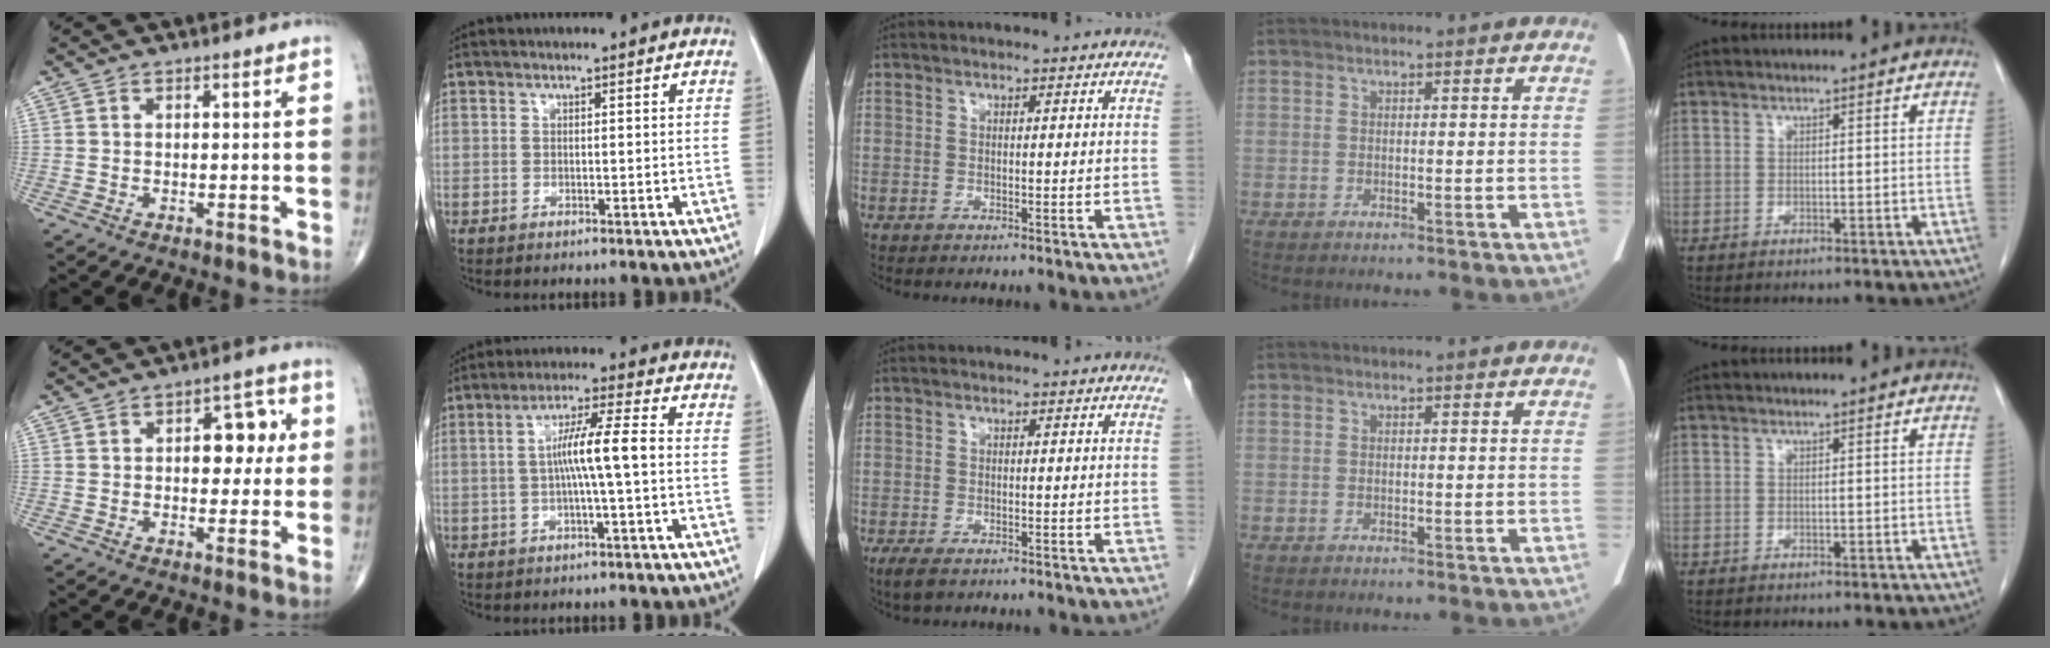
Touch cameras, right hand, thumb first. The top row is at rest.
{"thumb": {"total": 8.1, "force": [1.3, 4.8, 6.5], "torque": [-0.047, 0.010, 0.016]}, "index": {"total": 7.2, "force": [-0.4, -0.3, 7.2], "torque": [-0.132, 0.014, -0.008]}, "middle": {"total": 2.3, "force": [-1.5, 0.9, 1.6], "torque": [-0.037, -0.006, -0.022]}}